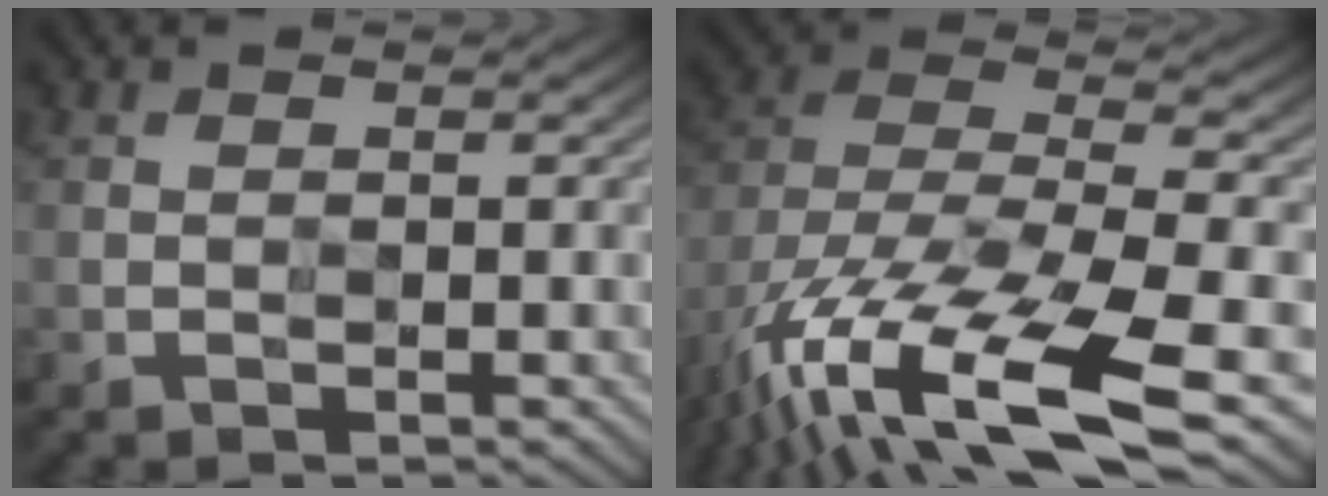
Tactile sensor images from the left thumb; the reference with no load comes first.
{"total": 16.5, "force": [-10.4, 6.1, 11.3], "torque": [-0.258, -0.034, -0.167]}